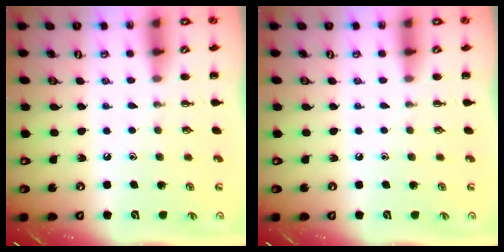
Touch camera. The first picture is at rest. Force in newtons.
{"total": 0.0}